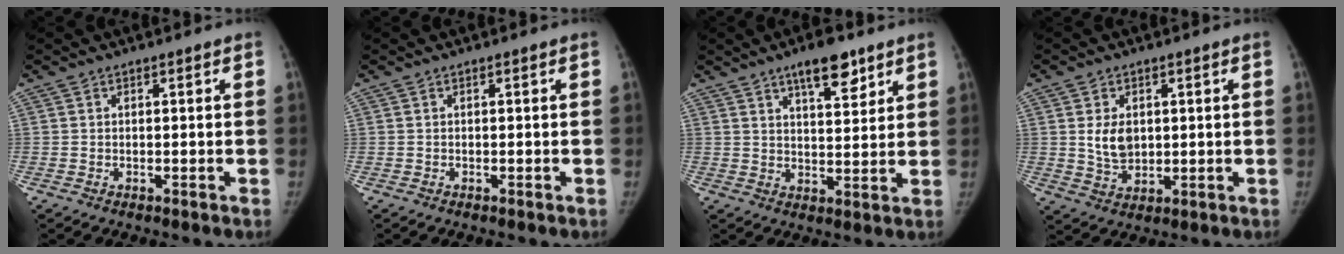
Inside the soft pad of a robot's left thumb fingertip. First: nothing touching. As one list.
[{"total": 0.0}, {"total": 8.6, "force": [5.6, 3.1, 5.8], "torque": [-0.067, -0.033, 0.087]}, {"total": 6.0, "force": [1.1, 4.3, 4.0], "torque": [-0.052, -0.013, 0.031]}]